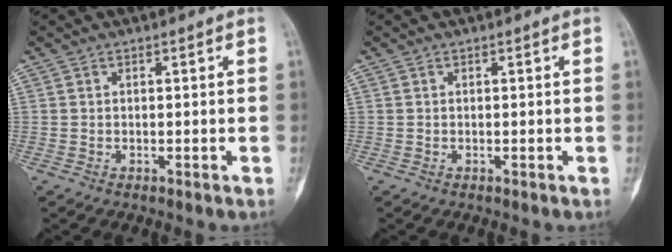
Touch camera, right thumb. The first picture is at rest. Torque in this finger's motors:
{"motor_torque": [-0.05, 0.02, 0.01, -0.01, 0.00]}